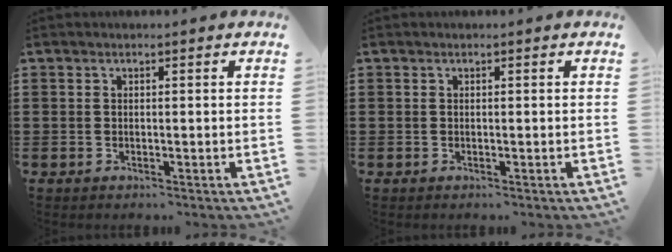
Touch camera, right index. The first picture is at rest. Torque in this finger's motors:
{"motor_torque": [0.00, 0.00, 0.00, 0.00]}